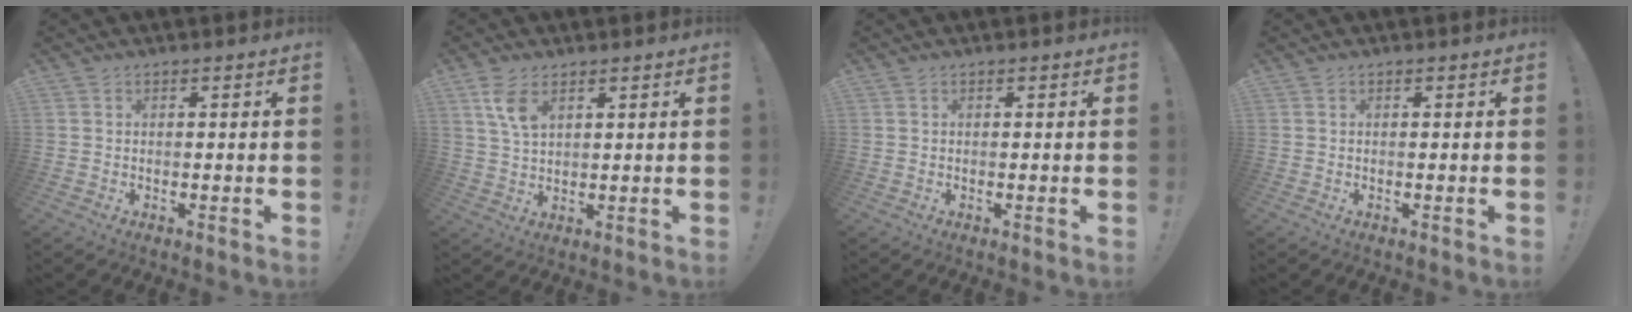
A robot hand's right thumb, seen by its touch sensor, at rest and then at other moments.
{"total": 6.5, "force": [3.4, 3.2, 4.5], "torque": [-0.085, -0.015, 0.062]}
{"total": 0.0}
{"total": 0.0}